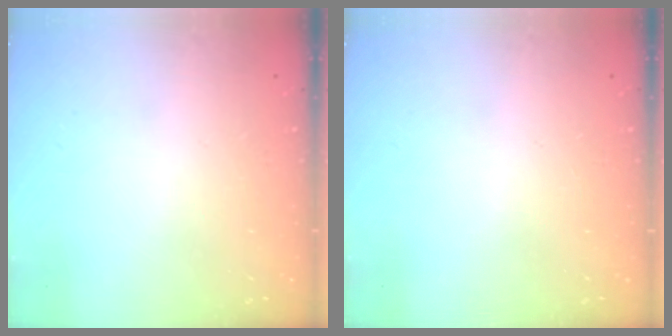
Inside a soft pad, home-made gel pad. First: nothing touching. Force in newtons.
{"total": 0.0}